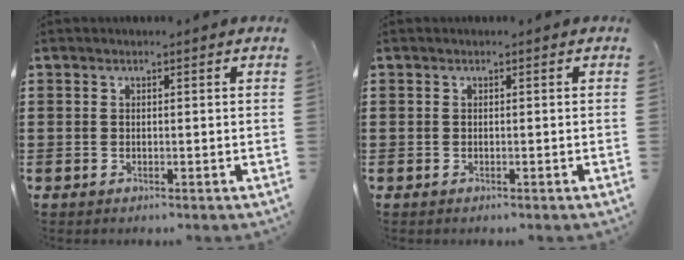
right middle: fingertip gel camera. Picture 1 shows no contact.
{"total": 0.0}